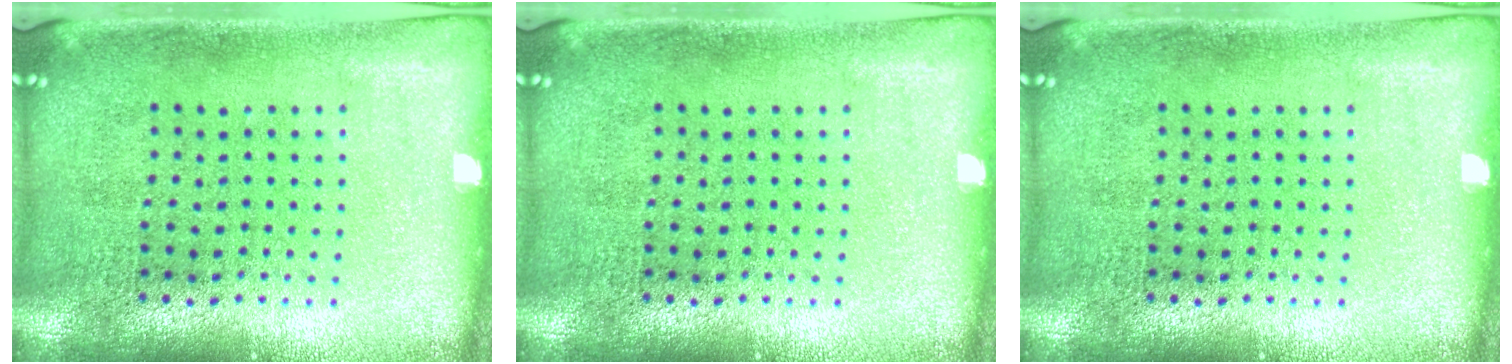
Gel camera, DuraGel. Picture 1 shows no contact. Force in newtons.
{"total": 0.0}
{"total": 0.0}